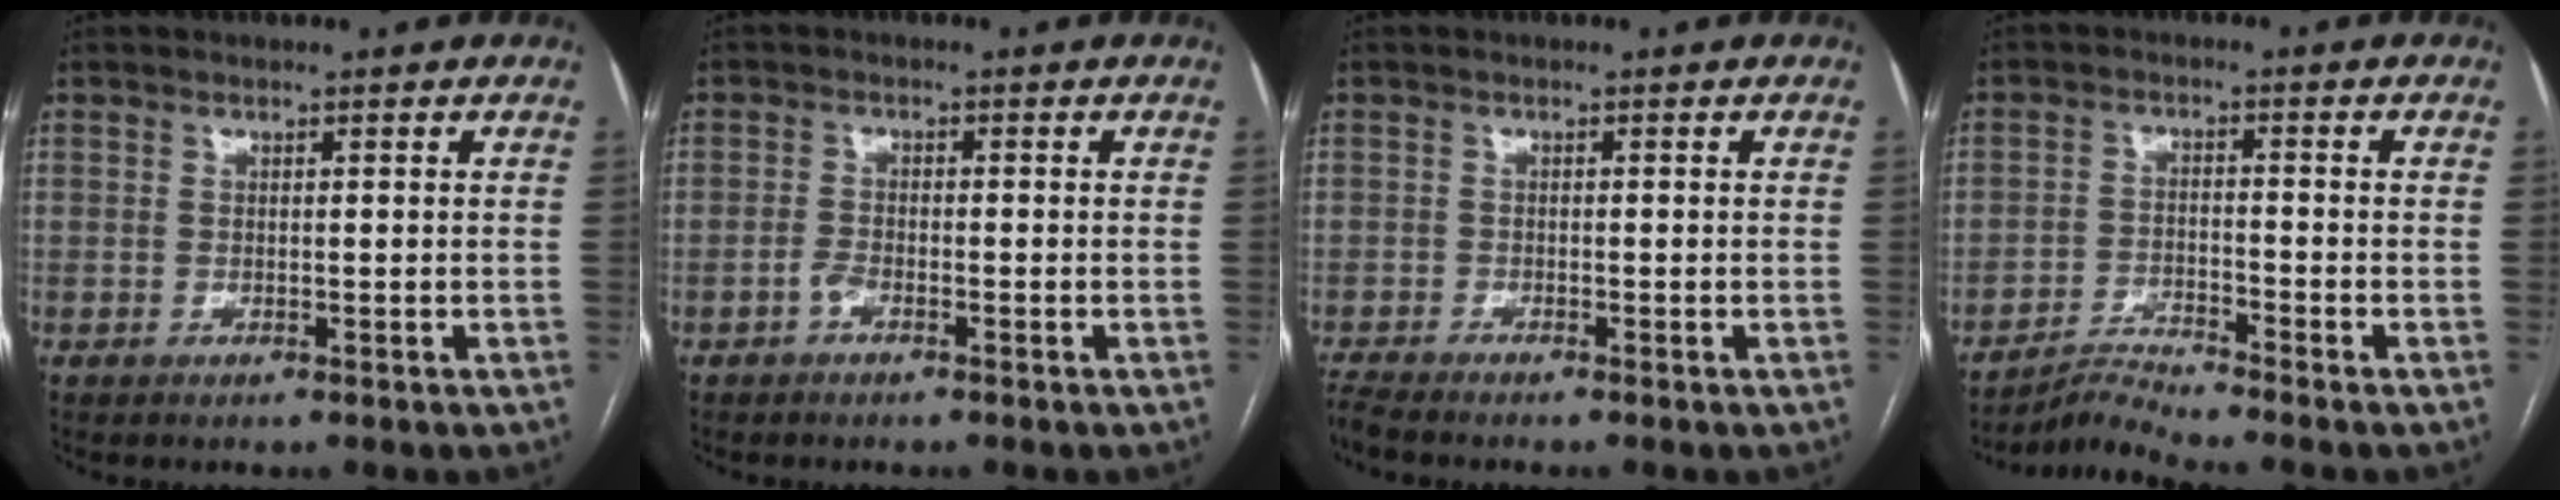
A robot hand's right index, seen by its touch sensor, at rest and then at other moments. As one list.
[{"total": 1.6, "force": [-1.1, 0.5, 1.0], "torque": [-0.022, 0.002, -0.021]}, {"total": 2.5, "force": [-2.3, -0.6, 0.6], "torque": [-0.019, -0.012, -0.047]}, {"total": 4.6, "force": [-4.2, -1.9, -0.1], "torque": [-0.011, -0.020, -0.078]}]